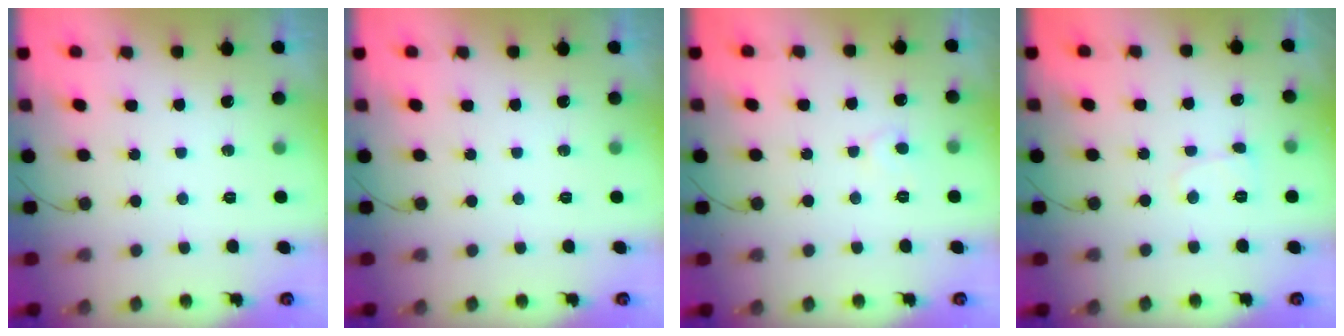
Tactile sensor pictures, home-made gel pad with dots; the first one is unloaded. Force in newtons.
{"total": 0.0}
{"total": 4.6, "press": 4.6, "slide": 0.4}
{"total": 4.3, "press": 4.3, "slide": 0.5}